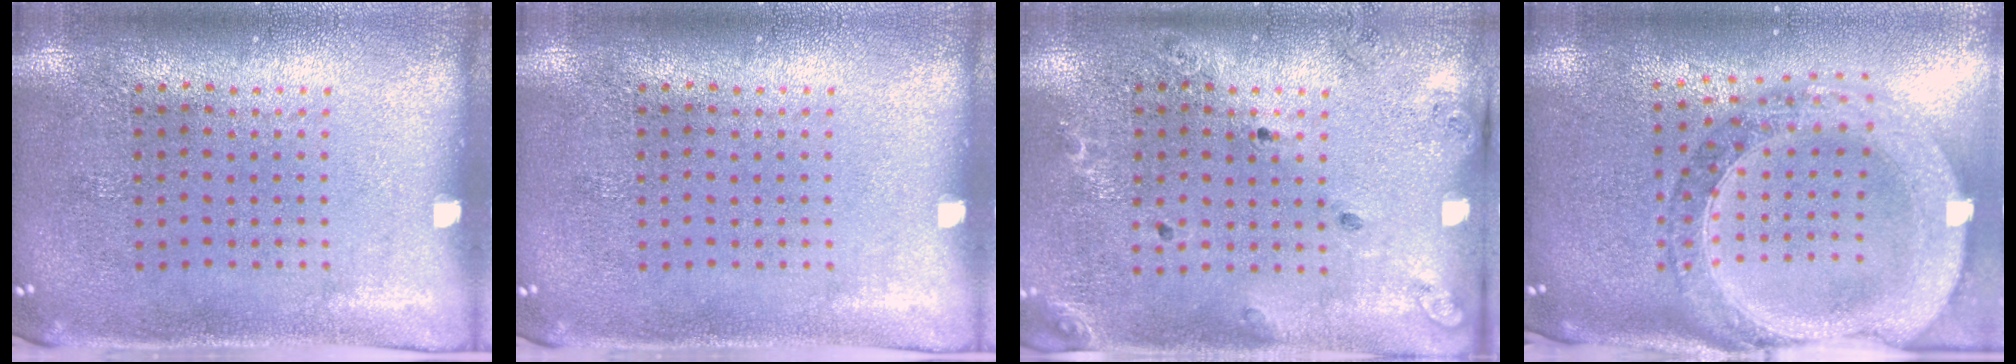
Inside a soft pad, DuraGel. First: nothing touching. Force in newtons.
{"total": 0.0}
{"total": 1.3, "press": 1.3, "slide": 0.3}
{"total": 2.3, "press": 2.1, "slide": 1.0}